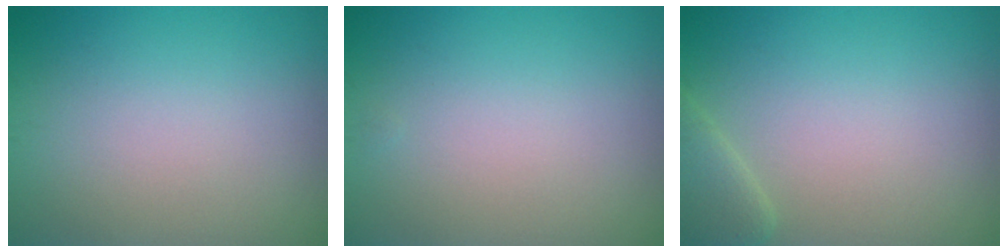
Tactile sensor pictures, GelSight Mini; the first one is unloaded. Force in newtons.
{"total": 0.0}
{"total": 2.5, "press": 2.5, "slide": 0.1}